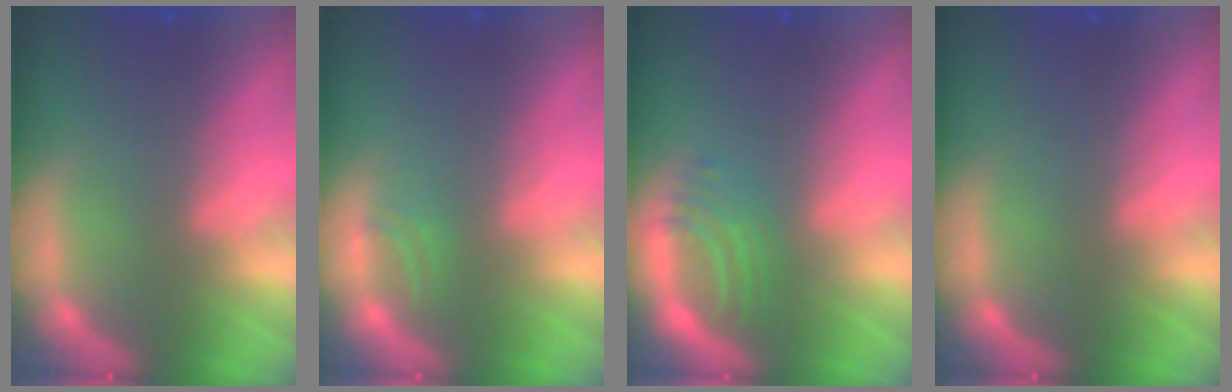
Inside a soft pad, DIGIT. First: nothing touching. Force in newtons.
{"total": 0.9}
{"total": 3.4}
{"total": 0.0}